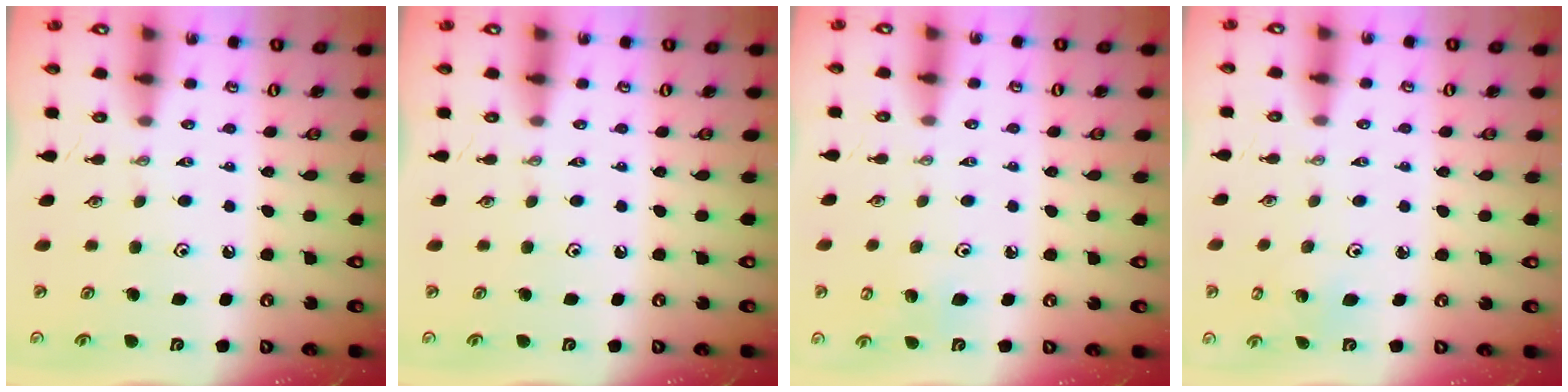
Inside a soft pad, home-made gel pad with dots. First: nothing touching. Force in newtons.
{"total": 0.0}
{"total": 4.5, "press": 4.2, "slide": 1.5}
{"total": 2.8, "press": 2.8, "slide": 0.2}